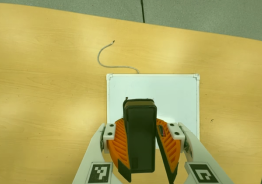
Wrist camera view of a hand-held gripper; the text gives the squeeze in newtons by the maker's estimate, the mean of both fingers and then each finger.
{"total": 9.3, "left": 9.4, "right": 9.3}